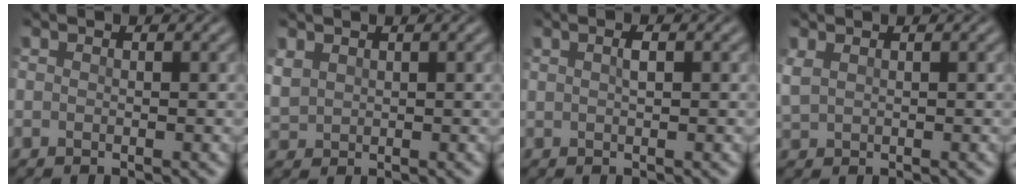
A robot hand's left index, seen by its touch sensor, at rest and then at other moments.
{"total": 1.6, "force": [1.0, 1.1, 0.7], "torque": [-0.024, 0.001, 0.027]}
{"total": 1.1, "force": [0.3, 0.3, 1.0], "torque": [-0.023, 0.001, 0.006]}
{"total": 1.5, "force": [0.9, 0.7, 1.0], "torque": [-0.032, 0.002, 0.022]}